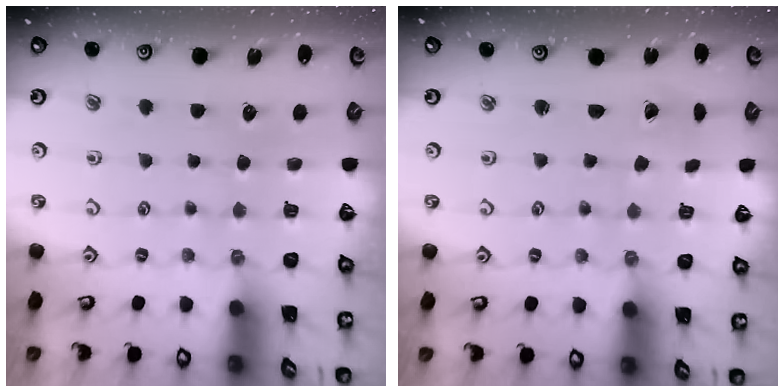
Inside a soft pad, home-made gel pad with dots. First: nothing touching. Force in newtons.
{"total": 1.9, "press": 1.9, "slide": 0.0}